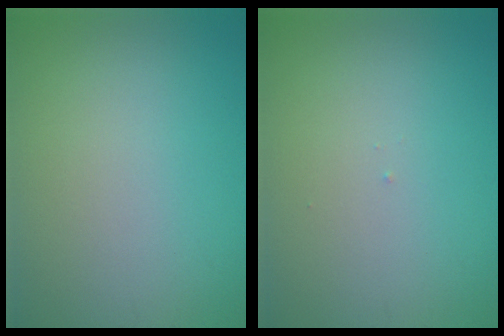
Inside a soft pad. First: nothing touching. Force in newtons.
{"total": 0.0}